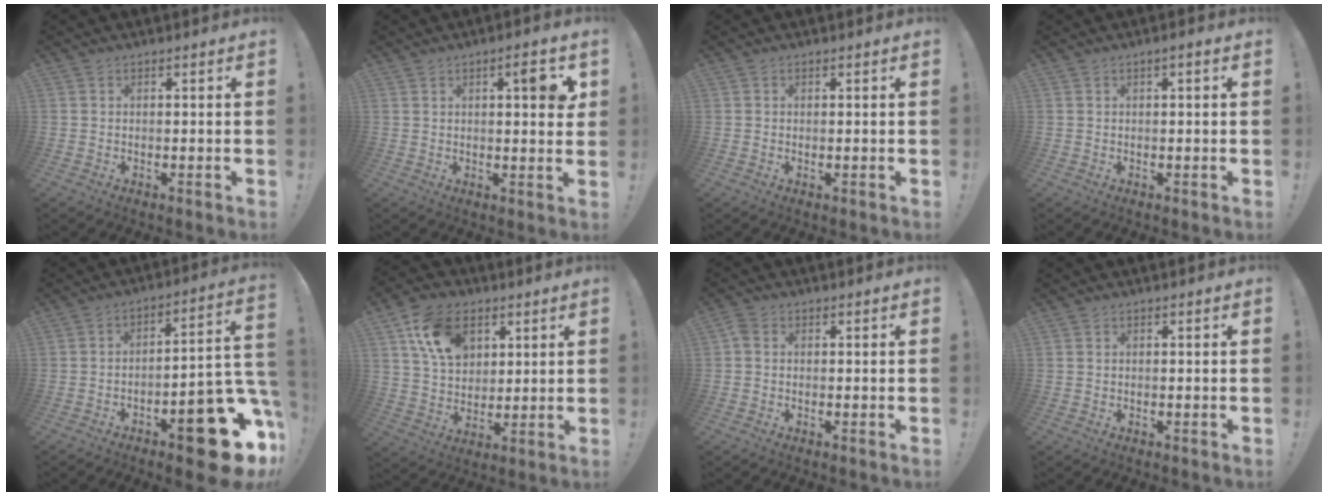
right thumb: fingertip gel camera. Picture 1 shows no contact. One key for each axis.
{"total": 5.9, "fx": 2.1, "fy": 1.6, "fz": 5.2, "tx": -0.055, "ty": -0.013, "tz": 0.025}
{"total": 0.6, "fx": 0.6, "fy": 0.2, "fz": 0.1, "tx": 0.006, "ty": -0.003, "tz": 0.010}
{"total": 1.3, "fx": 0.0, "fy": 0.1, "fz": 1.3, "tx": -0.015, "ty": -0.001, "tz": -0.003}
{"total": 20.5, "fx": -10.5, "fy": 7.2, "fz": 16.1, "tx": -0.166, "ty": 0.064, "tz": -0.159}
{"total": 14.8, "fx": 6.6, "fy": 10.7, "fz": 7.9, "tx": -0.117, "ty": -0.018, "tz": 0.128}
{"total": 1.7, "fx": -0.1, "fy": 1.4, "fz": 1.0, "tx": -0.020, "ty": 0.005, "tz": -0.002}
{"total": 0.0}